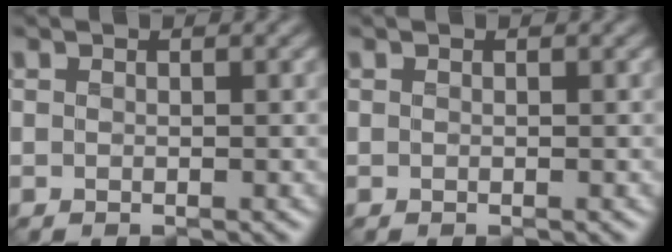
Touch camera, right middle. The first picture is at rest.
{"total": 0.0}